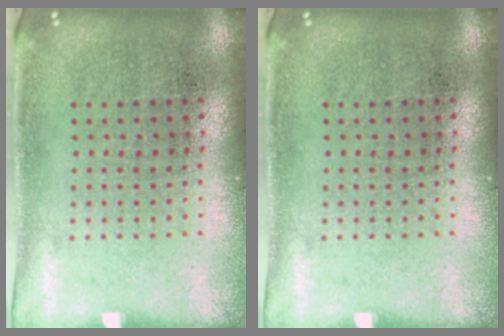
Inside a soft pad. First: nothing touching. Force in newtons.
{"total": 0.0}